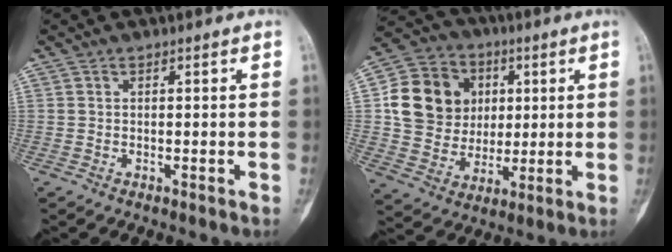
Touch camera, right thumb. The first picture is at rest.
{"total": 16.2, "force": [3.1, 14.2, 7.1], "torque": [-0.100, 0.008, 0.060]}